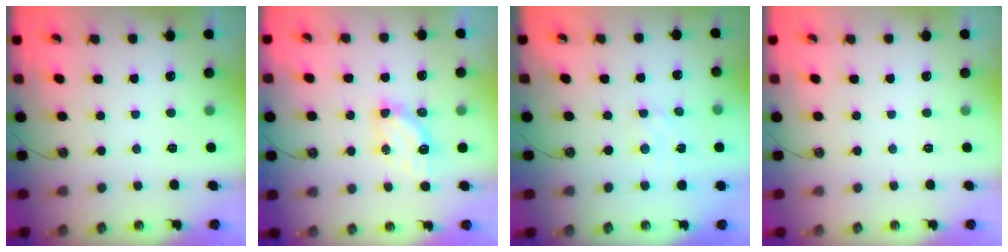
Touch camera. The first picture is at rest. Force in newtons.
{"total": 6.1, "press": 6.1, "slide": 0.3}
{"total": 2.0, "press": 2.0, "slide": 0.3}
{"total": 0.0}